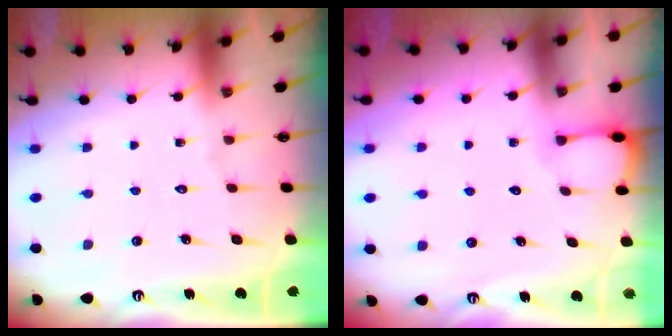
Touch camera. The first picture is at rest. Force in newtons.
{"total": 2.3, "press": 2.3, "slide": 0.3}